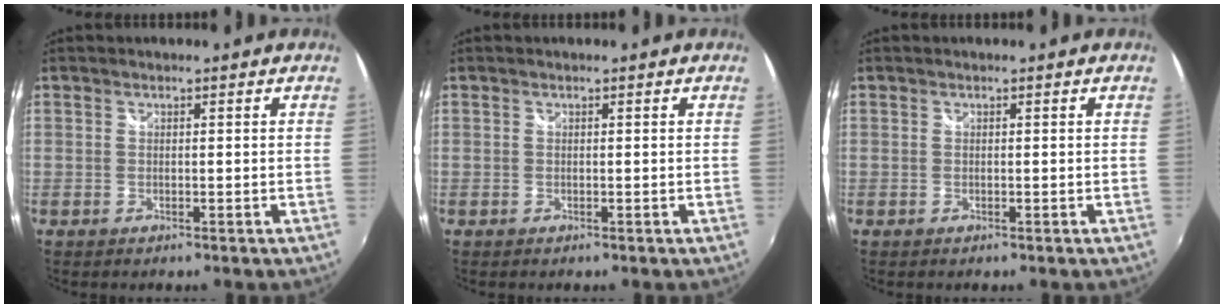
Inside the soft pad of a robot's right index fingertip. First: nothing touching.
{"total": 0.0}
{"total": 0.0}